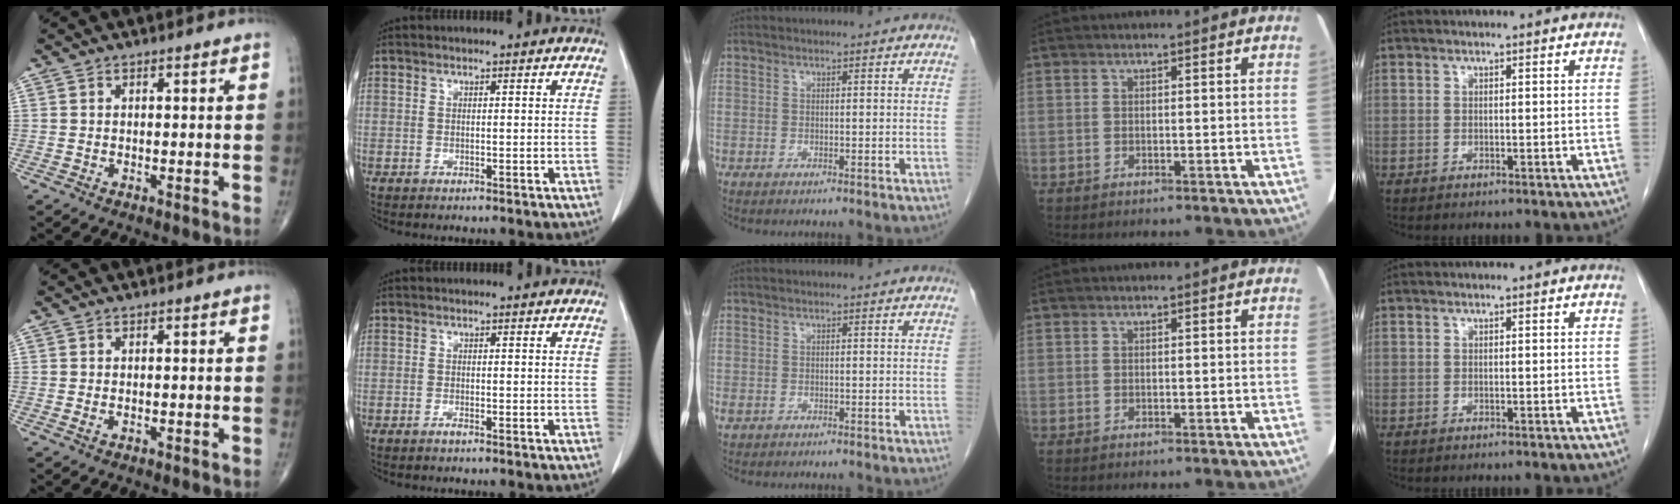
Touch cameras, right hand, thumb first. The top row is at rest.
{"thumb": {"total": 0.7, "force": [-0.1, 0.4, 0.6], "torque": [-0.014, -0.002, -0.002]}, "index": {"total": 0.7, "force": [-0.5, 0.1, 0.4], "torque": [-0.008, -0.001, -0.009]}, "middle": {"total": 0.8, "force": [-0.3, 0.6, 0.3], "torque": [-0.010, 0.002, -0.003]}}